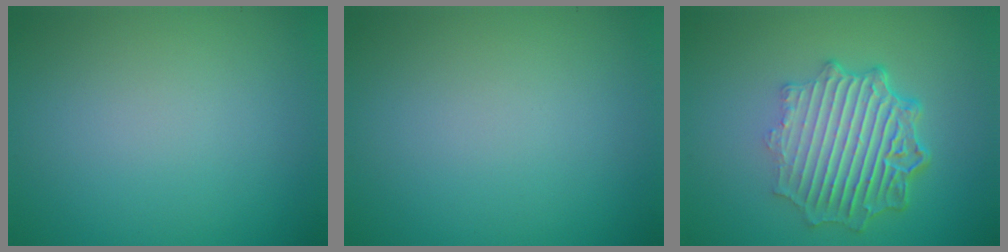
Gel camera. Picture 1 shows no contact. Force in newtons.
{"total": 0.0}
{"total": 7.4, "press": 5.3, "slide": 5.2}